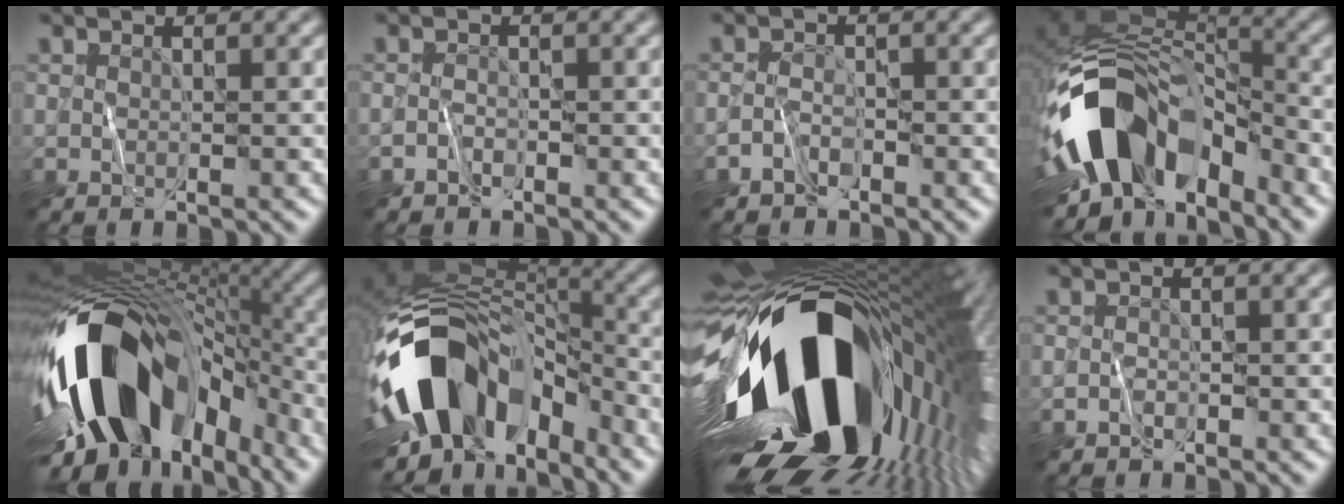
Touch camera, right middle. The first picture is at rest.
{"total": 0.9, "force": [-0.8, 0.4, 0.2], "torque": [-0.004, 0.009, -0.017]}
{"total": 1.5, "force": [-1.3, 0.6, 0.6], "torque": [-0.011, 0.011, -0.027]}
{"total": 13.5, "force": [-5.5, 8.3, 9.1], "torque": [-0.164, 0.011, -0.110]}
{"total": 15.9, "force": [-4.2, 9.6, 12.0], "torque": [-0.206, 0.004, -0.071]}
{"total": 14.6, "force": [-5.2, 9.7, 9.7], "torque": [-0.188, 0.005, -0.098]}
{"total": 21.0, "force": [-3.1, 11.6, 17.3], "torque": [-0.298, -0.030, -0.066]}
{"total": 0.6, "force": [-0.6, 0.2, 0.1], "torque": [-0.002, 0.007, -0.010]}